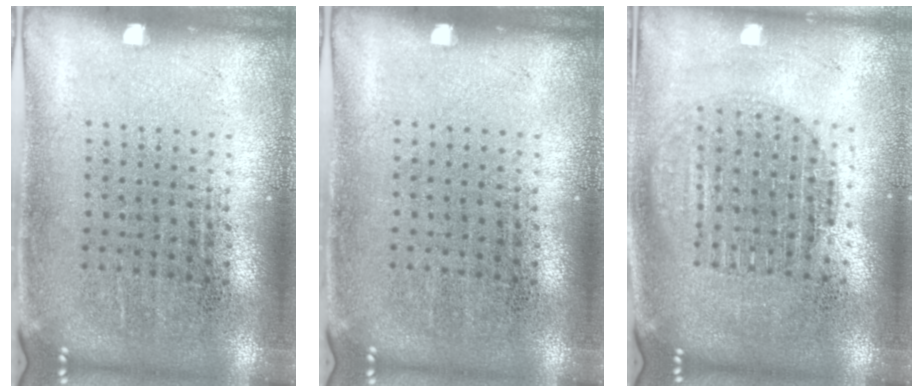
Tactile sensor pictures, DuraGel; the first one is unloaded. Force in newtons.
{"total": 0.0}
{"total": 1.7, "press": 1.5, "slide": 0.9}